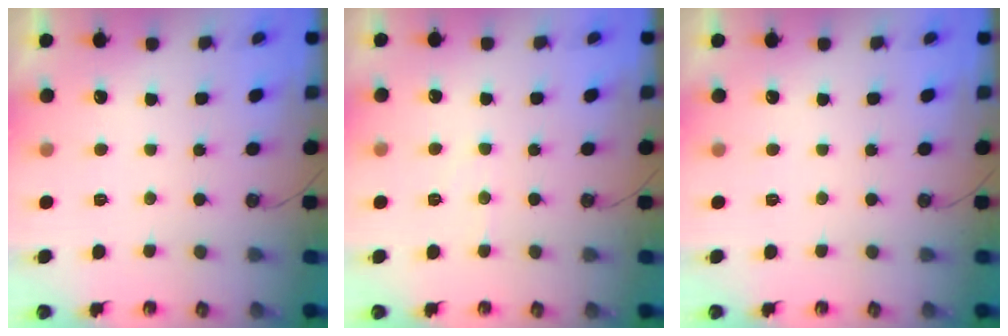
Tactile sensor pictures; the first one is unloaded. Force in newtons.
{"total": 4.5, "press": 4.5, "slide": 0.2}
{"total": 0.0}